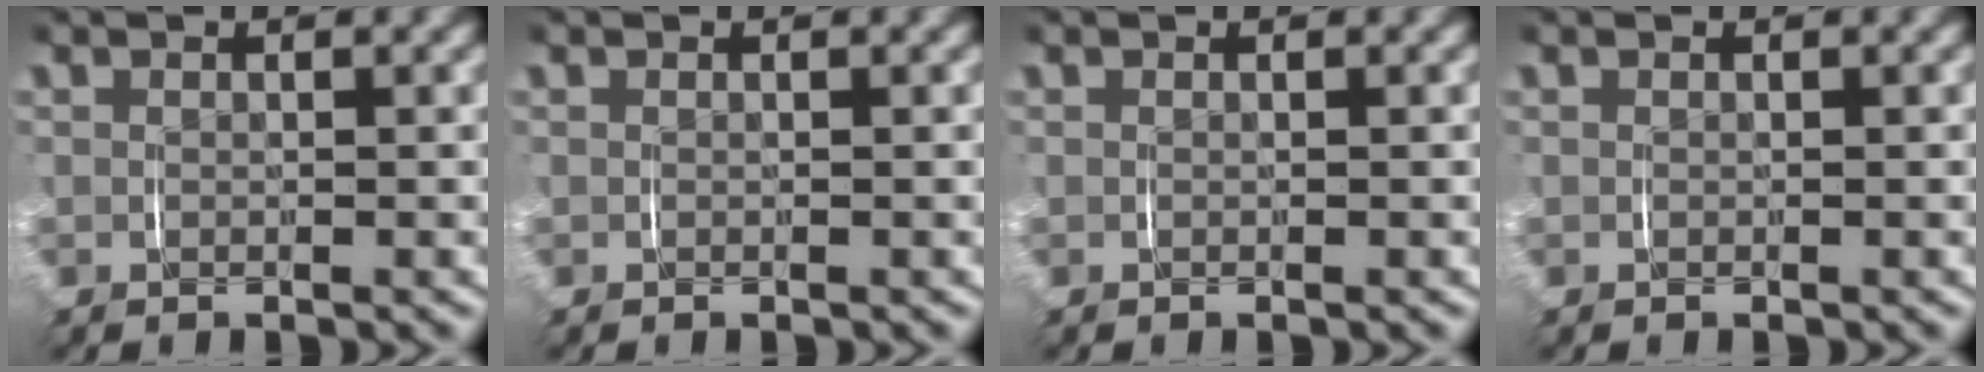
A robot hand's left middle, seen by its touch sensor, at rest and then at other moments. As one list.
[{"total": 0.0}, {"total": 0.0}, {"total": 0.0}]